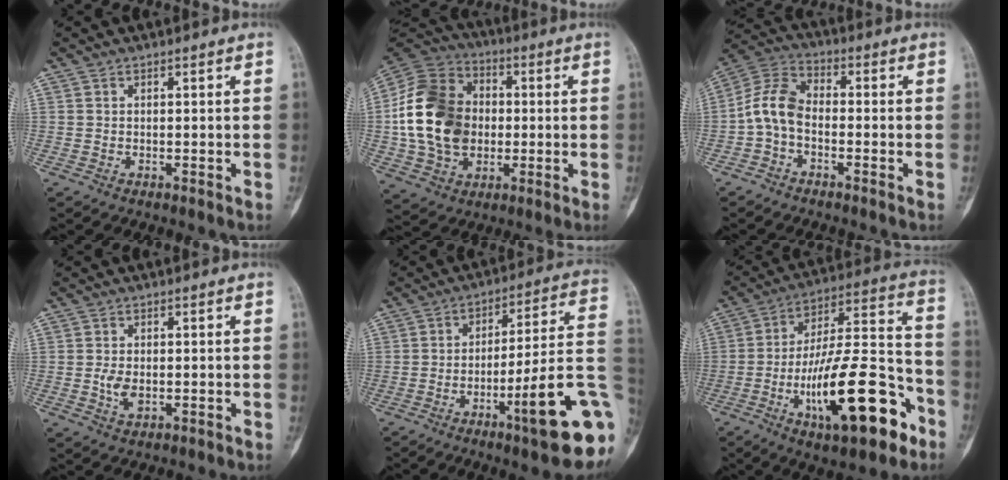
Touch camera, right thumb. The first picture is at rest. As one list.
[{"total": 19.9, "force": [-0.5, 15.2, 12.8], "torque": [-0.221, 0.020, -0.011]}, {"total": 8.1, "force": [-1.9, 5.0, 6.0], "torque": [-0.116, 0.033, -0.053]}, {"total": 3.4, "force": [-0.7, 1.8, 2.7], "torque": [-0.052, 0.000, -0.013]}, {"total": 20.0, "force": [-7.3, 2.9, 18.4], "torque": [-0.206, 0.038, -0.103]}, {"total": 24.7, "force": [-10.7, 8.2, 20.8], "torque": [-0.335, 0.061, -0.167]}]